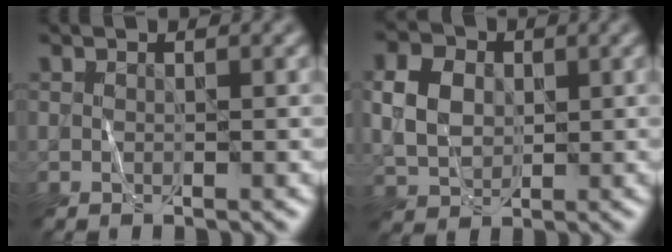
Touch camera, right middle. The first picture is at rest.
{"total": 4.6, "force": [0.7, 3.5, 2.8], "torque": [-0.064, 0.005, 0.009]}